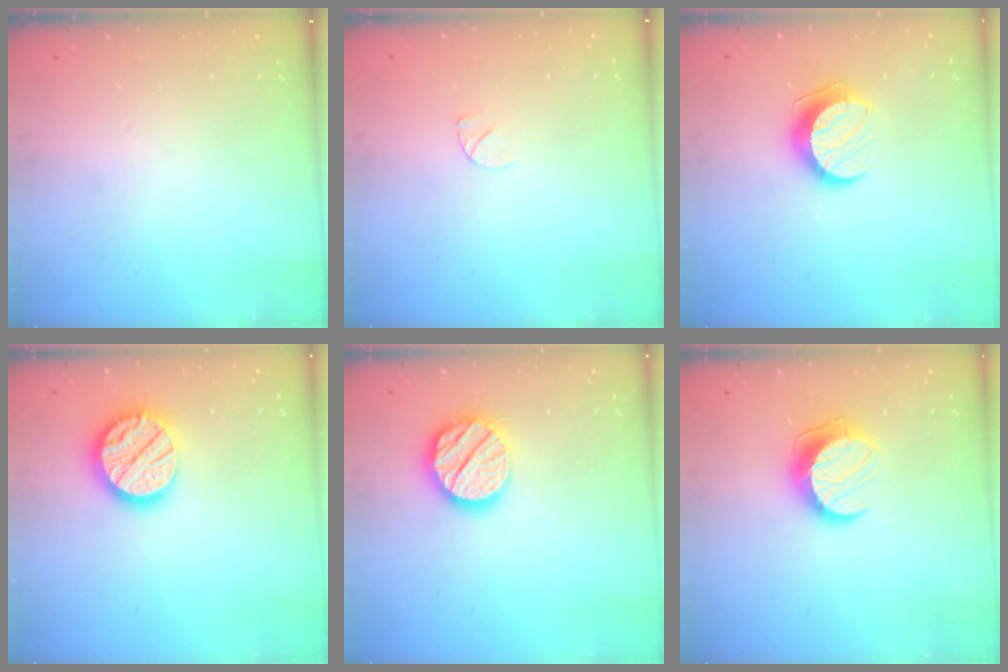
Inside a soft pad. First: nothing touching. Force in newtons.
{"total": 3.8, "press": 3.8, "slide": 0.4}
{"total": 9.7, "press": 9.7, "slide": 1.0}
{"total": 15.1, "press": 15.0, "slide": 1.3}
{"total": 14.3, "press": 14.2, "slide": 2.0}
{"total": 10.2, "press": 10.2, "slide": 0.3}